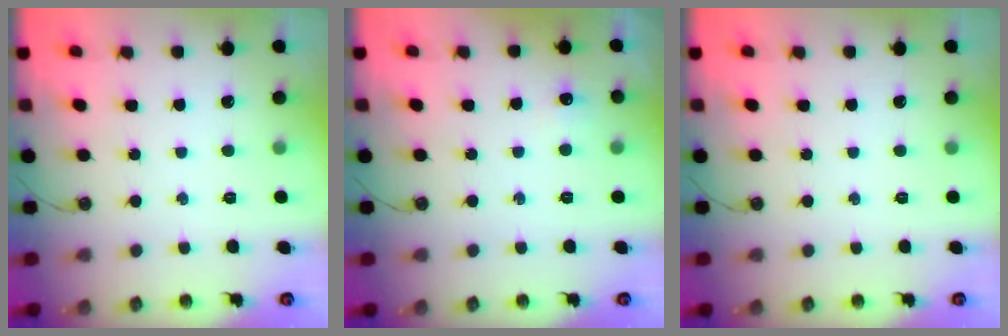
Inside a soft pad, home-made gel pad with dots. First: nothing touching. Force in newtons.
{"total": 4.6, "press": 4.6, "slide": 0.6}
{"total": 0.0}